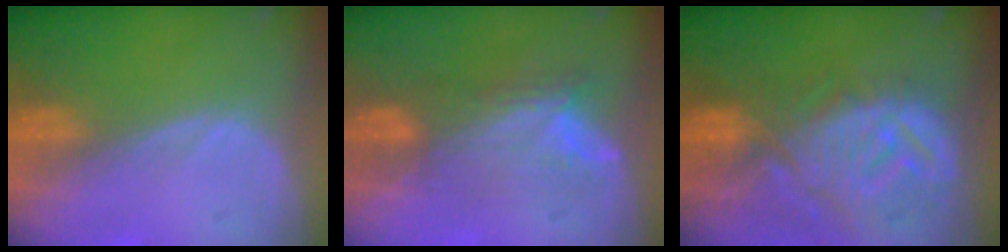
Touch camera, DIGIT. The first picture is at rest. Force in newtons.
{"total": 6.9, "press": 6.6, "slide": 2.2}
{"total": 12.3, "press": 11.0, "slide": 5.4}